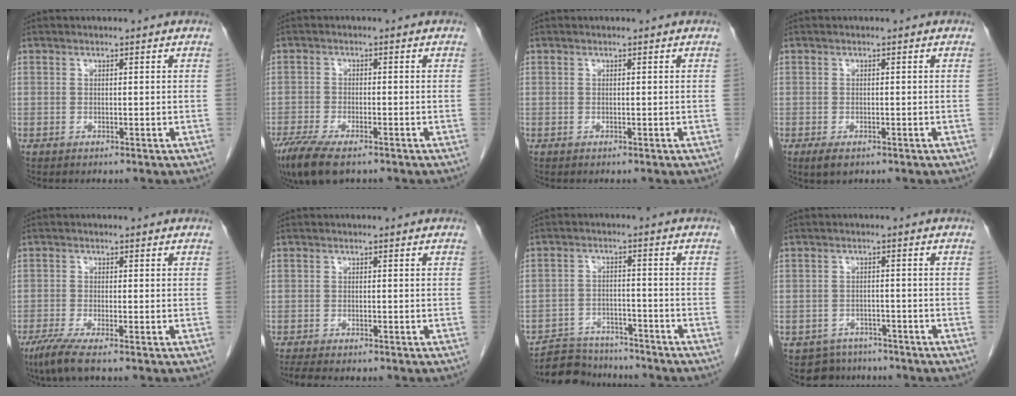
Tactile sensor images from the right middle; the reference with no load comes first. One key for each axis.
{"total": 8.3, "fx": -5.9, "fy": 2.4, "fz": 5.3, "tx": -0.097, "ty": -0.019, "tz": -0.099}
{"total": 0.0}
{"total": 2.0, "fx": -1.1, "fy": 0.9, "fz": 1.4, "tx": -0.029, "ty": -0.003, "tz": -0.014}
{"total": 3.8, "fx": -2.5, "fy": -0.1, "fz": 2.8, "tx": -0.060, "ty": -0.013, "tz": -0.054}
{"total": 4.8, "fx": -4.1, "fy": 1.1, "fz": 2.3, "tx": -0.036, "ty": -0.011, "tz": -0.059}
{"total": 8.6, "fx": -8.1, "fy": 2.7, "fz": 0.8, "tx": -0.006, "ty": 0.014, "tz": -0.128}
{"total": 5.0, "fx": -4.1, "fy": 2.7, "fz": -0.8, "tx": 0.018, "ty": 0.015, "tz": -0.060}